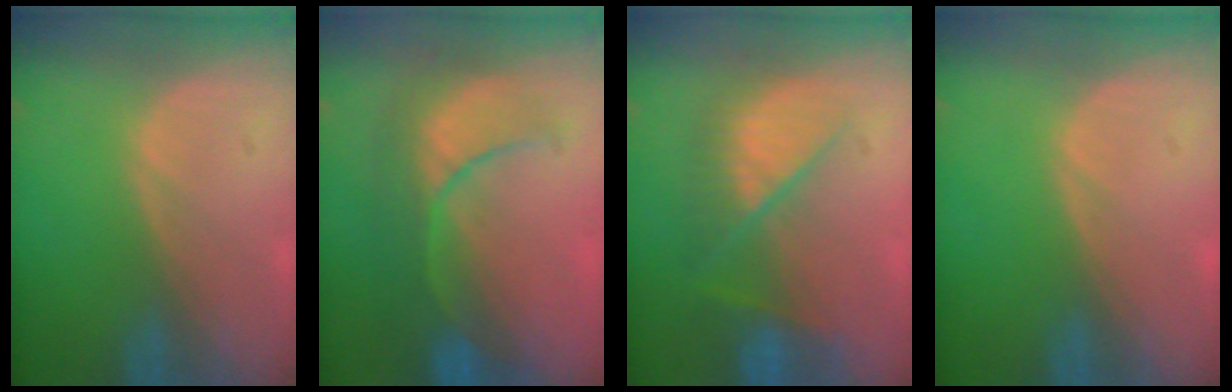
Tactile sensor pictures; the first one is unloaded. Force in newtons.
{"total": 8.9, "press": 8.5, "slide": 2.6}
{"total": 8.0, "press": 7.6, "slide": 2.4}
{"total": 0.0}